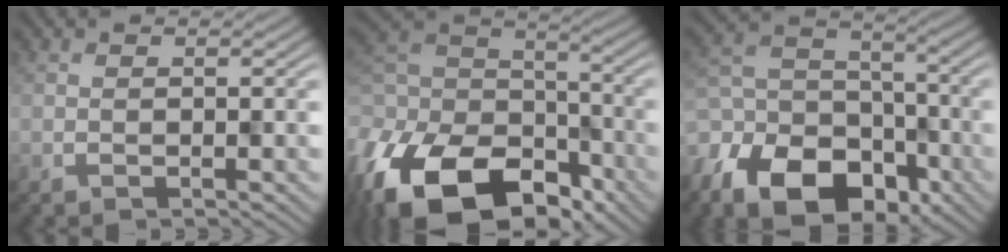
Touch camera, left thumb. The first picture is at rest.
{"total": 17.8, "force": [-10.0, 11.0, 9.8], "torque": [-0.249, -0.042, -0.155]}
{"total": 14.1, "force": [-8.2, 8.8, 7.4], "torque": [-0.175, -0.036, -0.140]}